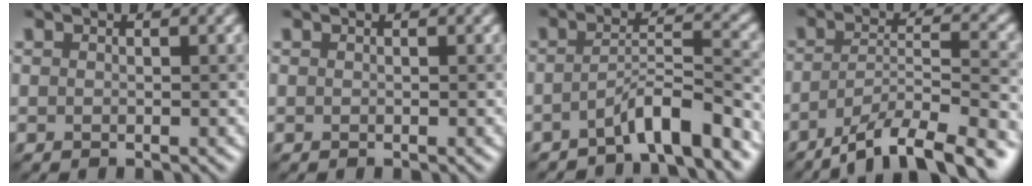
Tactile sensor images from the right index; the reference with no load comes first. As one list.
[{"total": 0.0}, {"total": 4.6, "force": [-3.2, 0.6, 3.2], "torque": [-0.051, 0.014, -0.063]}, {"total": 9.4, "force": [-6.8, 2.2, 6.2], "torque": [-0.099, 0.003, -0.119]}]